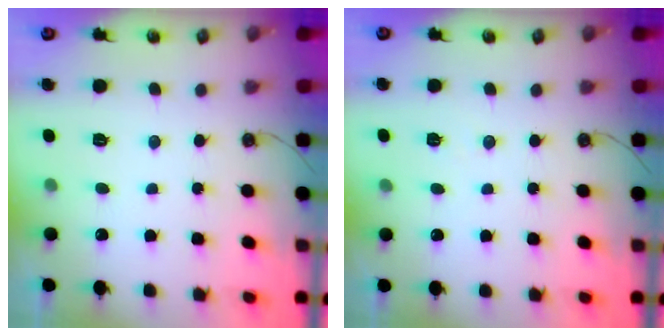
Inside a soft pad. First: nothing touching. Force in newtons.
{"total": 4.1, "press": 3.6, "slide": 2.0}